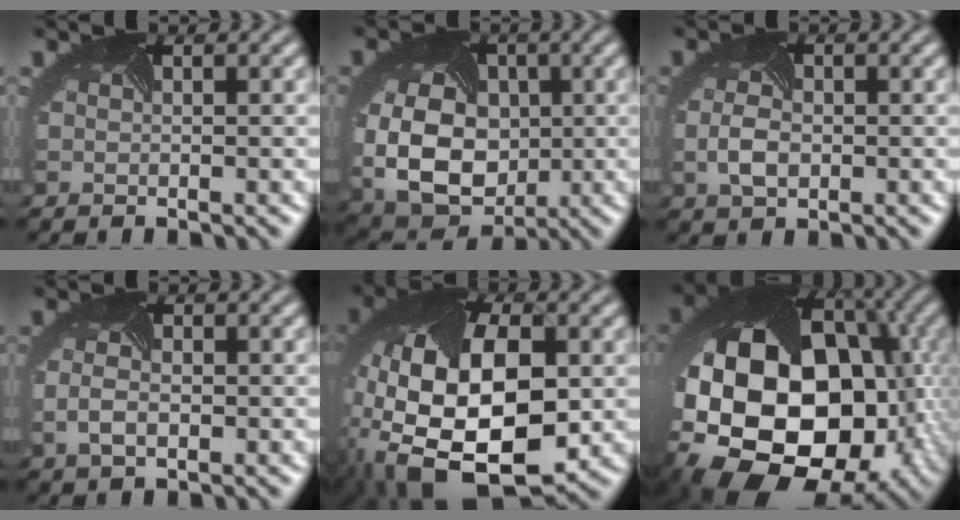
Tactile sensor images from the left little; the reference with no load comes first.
{"total": 10.7, "force": [-0.6, 8.1, 6.9], "torque": [-0.140, -0.026, 0.007]}
{"total": 2.2, "force": [-0.4, 1.5, 1.6], "torque": [-0.048, -0.003, -0.005]}
{"total": 2.1, "force": [-0.3, 1.3, 1.6], "torque": [-0.049, -0.003, -0.003]}
{"total": 16.4, "force": [-2.3, 9.9, 12.8], "torque": [-0.271, -0.031, -0.021]}
{"total": 21.6, "force": [-2.6, 17.2, 12.8], "torque": [-0.246, -0.056, -0.050]}